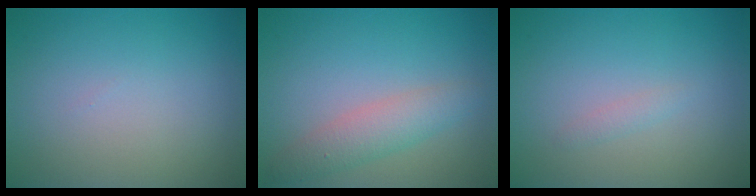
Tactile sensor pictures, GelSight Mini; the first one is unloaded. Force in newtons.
{"total": 2.9, "press": 2.9, "slide": 0.1}
{"total": 0.7, "press": 0.7, "slide": 0.0}